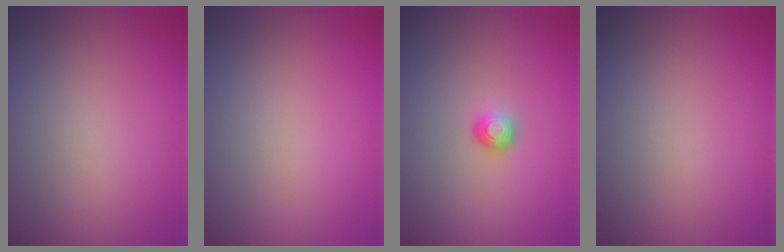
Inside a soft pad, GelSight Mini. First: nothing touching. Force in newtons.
{"total": 0.0}
{"total": 1.5, "press": 1.1, "slide": 1.1}
{"total": 0.0}